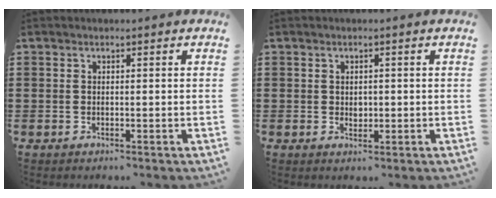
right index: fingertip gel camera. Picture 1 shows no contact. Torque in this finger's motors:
{"motor_torque": [0.47, 0.07, 0.03, 0.01]}